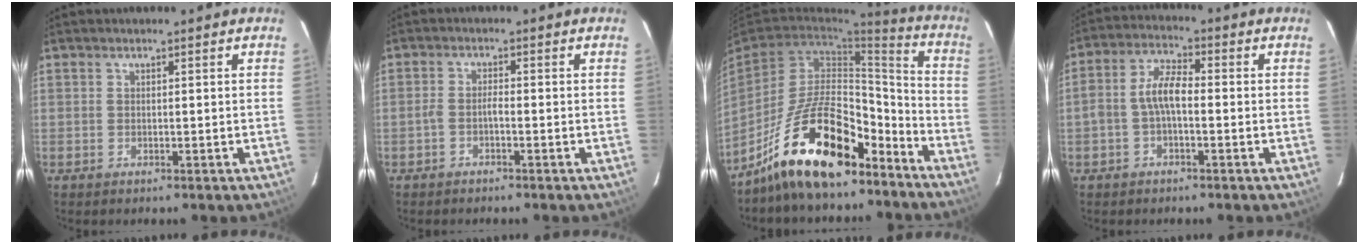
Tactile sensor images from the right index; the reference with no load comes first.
{"total": 1.8, "force": [-1.1, 0.3, 1.3], "torque": [-0.034, 0.007, -0.025]}
{"total": 19.5, "force": [-14.0, 7.4, 11.4], "torque": [-0.206, 0.026, -0.225]}
{"total": 5.5, "force": [-1.2, 2.3, 4.8], "torque": [-0.104, 0.020, -0.026]}